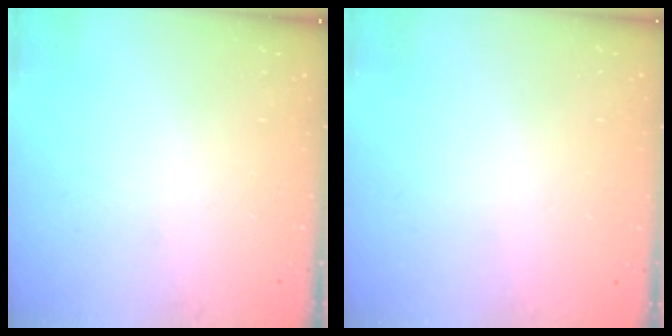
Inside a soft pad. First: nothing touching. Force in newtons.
{"total": 0.0}